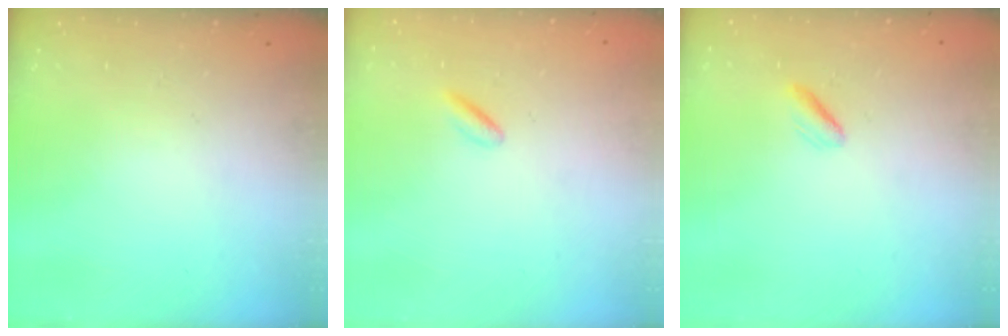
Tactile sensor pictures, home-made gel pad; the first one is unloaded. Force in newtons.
{"total": 0.8, "press": 0.7, "slide": 0.4}
{"total": 1.9, "press": 1.8, "slide": 0.6}